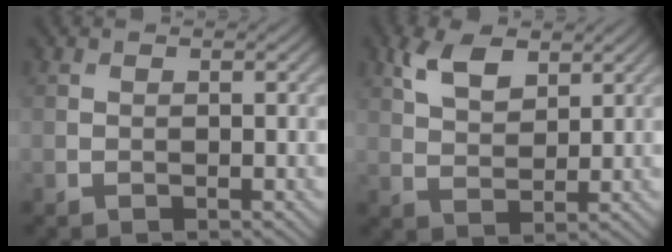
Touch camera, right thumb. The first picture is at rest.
{"total": 5.6, "force": [3.2, 2.9, 3.6], "torque": [-0.081, 0.002, 0.063]}